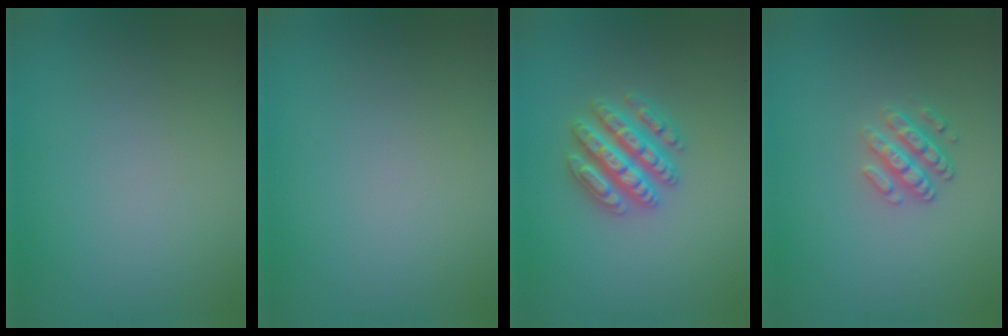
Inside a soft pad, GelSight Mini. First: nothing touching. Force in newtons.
{"total": 0.0}
{"total": 4.8, "press": 4.7, "slide": 0.8}
{"total": 2.6, "press": 2.4, "slide": 1.1}